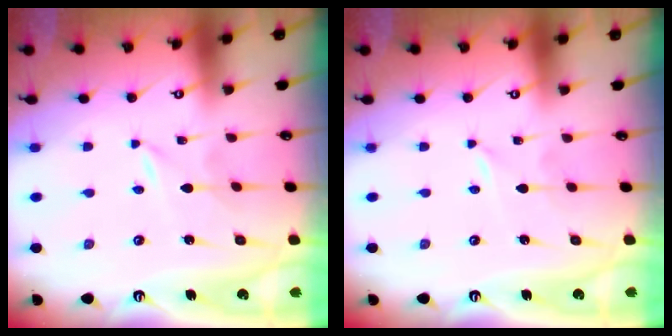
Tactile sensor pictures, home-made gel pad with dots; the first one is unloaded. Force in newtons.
{"total": 0.0}